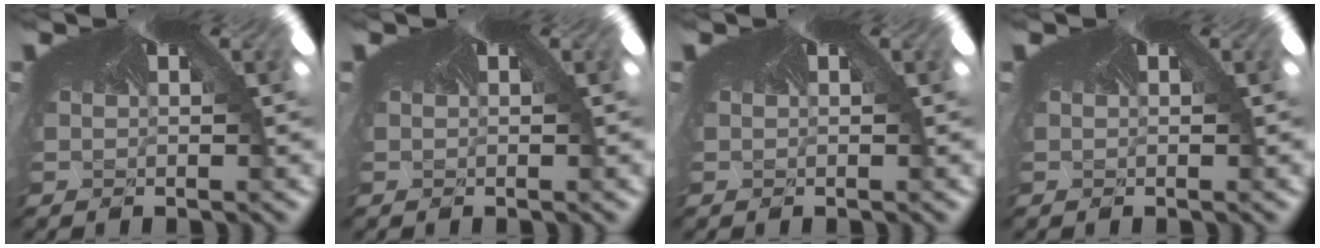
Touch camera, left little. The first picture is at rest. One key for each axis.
{"total": 0.0}
{"total": 0.0}
{"total": 0.0}